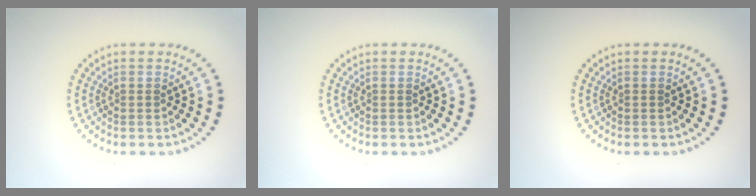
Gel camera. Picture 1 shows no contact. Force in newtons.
{"total": 0.0}
{"total": 0.0}